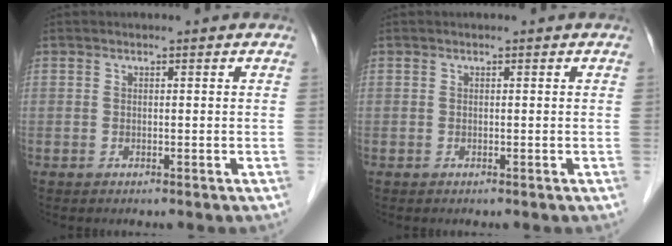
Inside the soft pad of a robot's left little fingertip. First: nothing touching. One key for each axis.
{"total": 0.0}